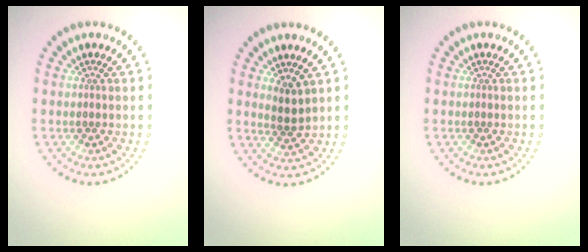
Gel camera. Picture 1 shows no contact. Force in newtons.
{"total": 1.8, "press": 1.5, "slide": 1.1}
{"total": 0.0}